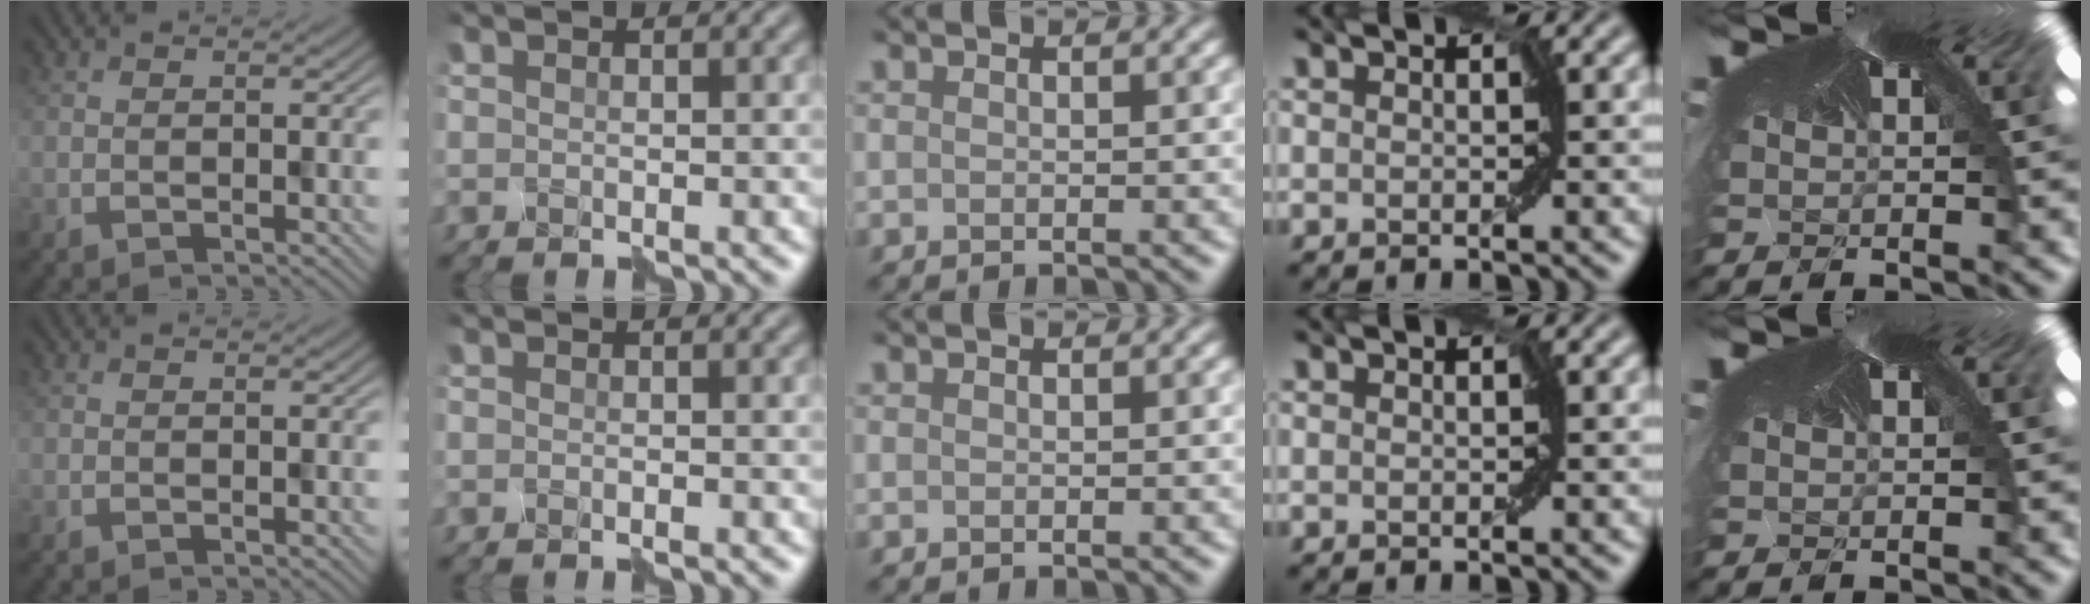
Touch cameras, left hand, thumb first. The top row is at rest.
{"index": {"total": 1.0, "force": [-0.9, -0.1, 0.3], "torque": [-0.006, -0.005, -0.018]}}